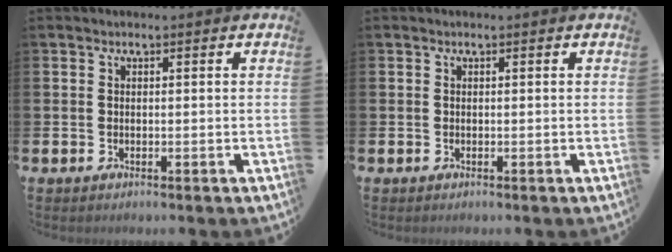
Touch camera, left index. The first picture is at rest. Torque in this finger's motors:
{"motor_torque": [0.00, 0.00, 0.04, 0.00]}